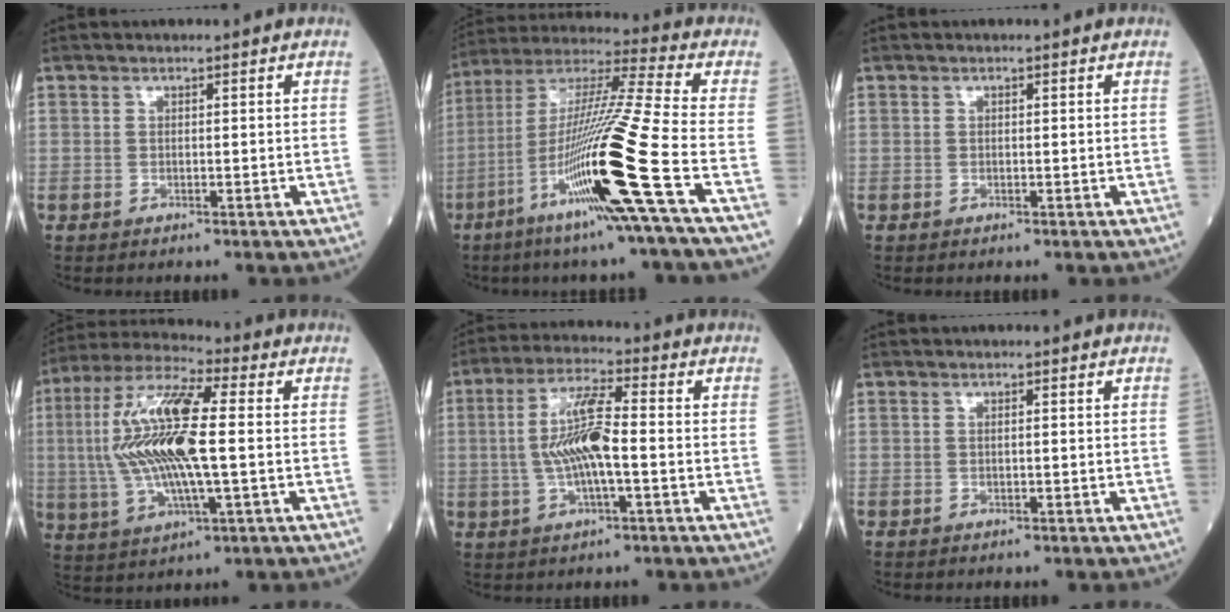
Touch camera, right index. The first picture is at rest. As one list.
[{"total": 21.7, "force": [-8.2, -2.0, 20.0], "torque": [-0.397, -0.034, -0.164]}, {"total": 0.0}, {"total": 16.7, "force": [-0.1, 3.2, 16.4], "torque": [-0.347, 0.011, -0.006]}, {"total": 9.2, "force": [-0.7, 1.6, 9.0], "torque": [-0.180, 0.007, -0.017]}, {"total": 0.0}]